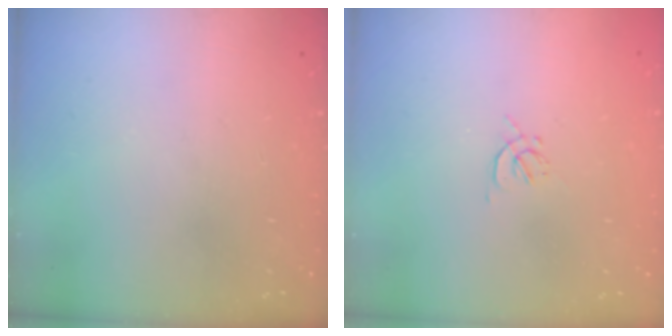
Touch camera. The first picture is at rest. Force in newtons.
{"total": 1.2, "press": 1.2, "slide": 0.4}